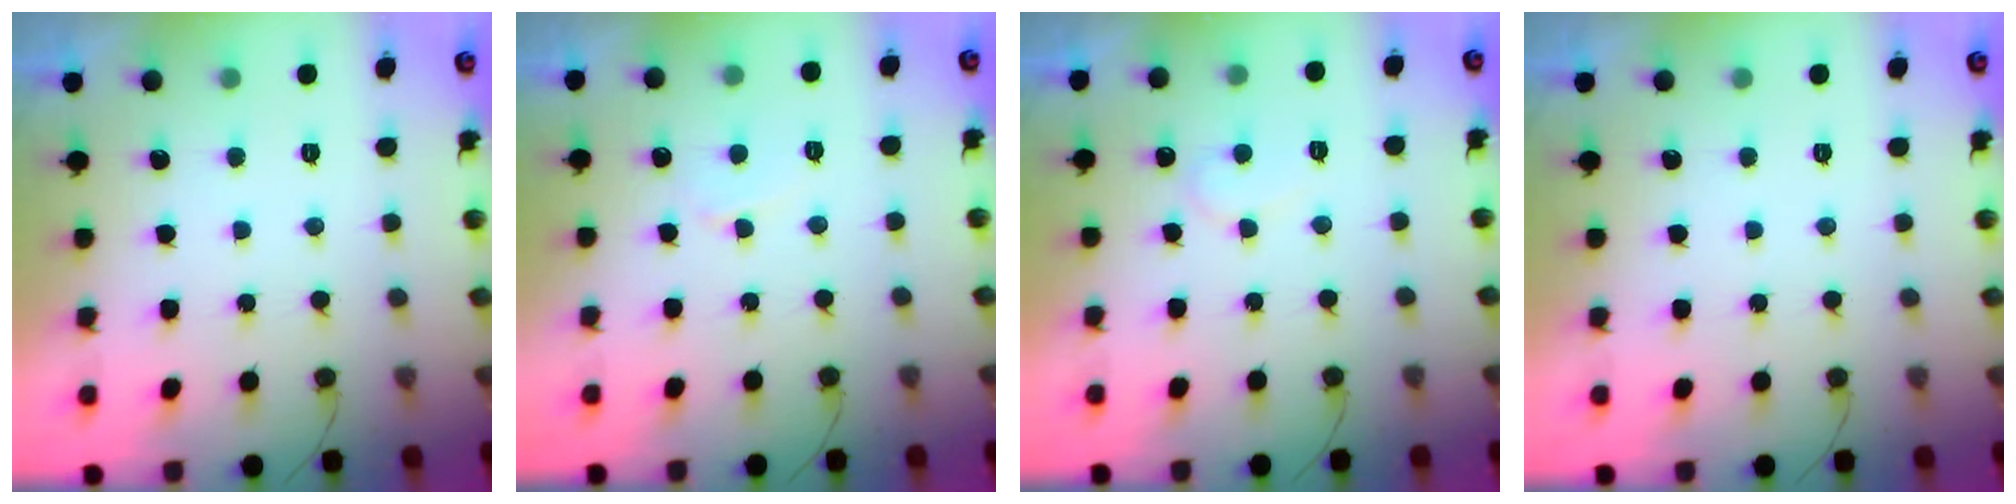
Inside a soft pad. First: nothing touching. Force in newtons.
{"total": 3.5, "press": 3.5, "slide": 0.3}
{"total": 7.3, "press": 7.3, "slide": 0.4}
{"total": 0.0}